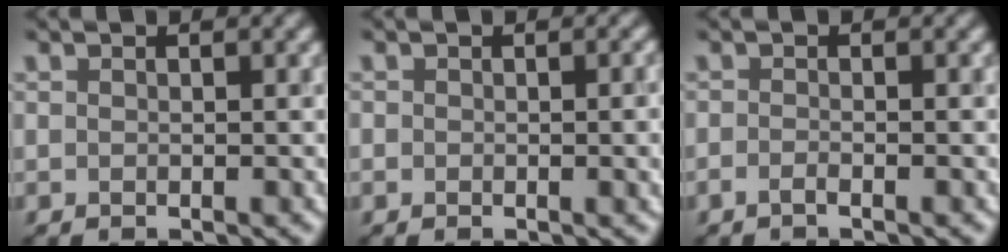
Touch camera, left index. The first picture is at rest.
{"total": 3.0, "force": [-0.2, 1.9, 2.3], "torque": [-0.014, -0.001, -0.003]}
{"total": 0.8, "force": [-0.6, 0.0, 0.5], "torque": [-0.013, 0.005, -0.012]}